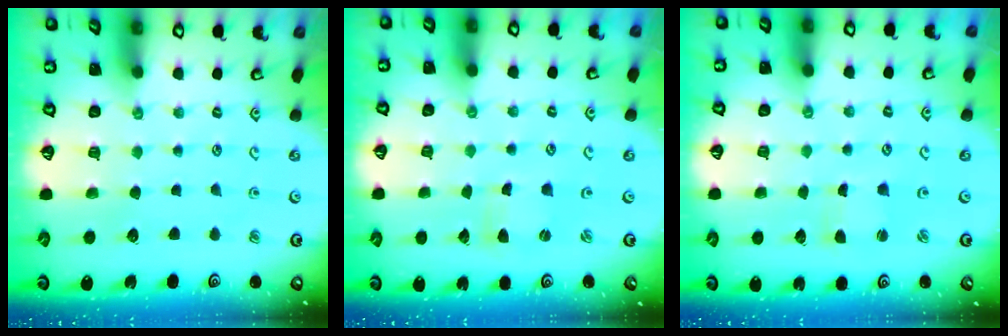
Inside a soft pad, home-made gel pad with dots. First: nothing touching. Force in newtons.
{"total": 0.0}
{"total": 1.6, "press": 1.6, "slide": 0.2}